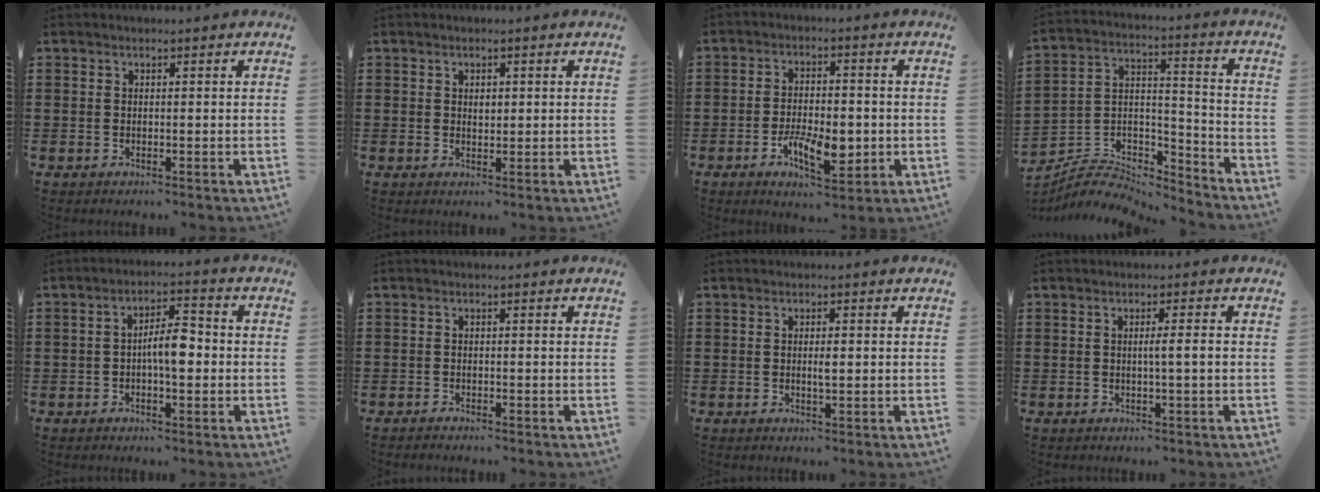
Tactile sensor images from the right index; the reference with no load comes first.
{"total": 1.5, "force": [0.4, 0.9, 1.1], "torque": [-0.015, 0.004, 0.004]}
{"total": 7.4, "force": [-2.5, 3.3, 6.1], "torque": [-0.118, 0.004, -0.045]}
{"total": 6.4, "force": [-6.0, 2.0, 1.3], "torque": [-0.030, 0.008, -0.119]}
{"total": 5.6, "force": [-0.7, 2.0, 5.2], "torque": [-0.092, 0.011, -0.015]}
{"total": 0.8, "force": [-0.8, 0.1, 0.0], "torque": [-0.002, 0.000, -0.016]}
{"total": 1.9, "force": [-0.1, 0.5, 1.8], "torque": [-0.034, 0.000, -0.002]}
{"total": 2.2, "force": [-0.1, -0.1, 2.2], "torque": [-0.038, -0.005, -0.005]}